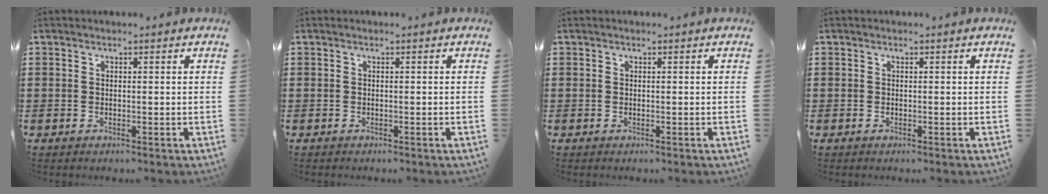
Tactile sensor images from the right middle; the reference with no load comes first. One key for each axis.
{"total": 0.0}
{"total": 0.0}
{"total": 0.0}